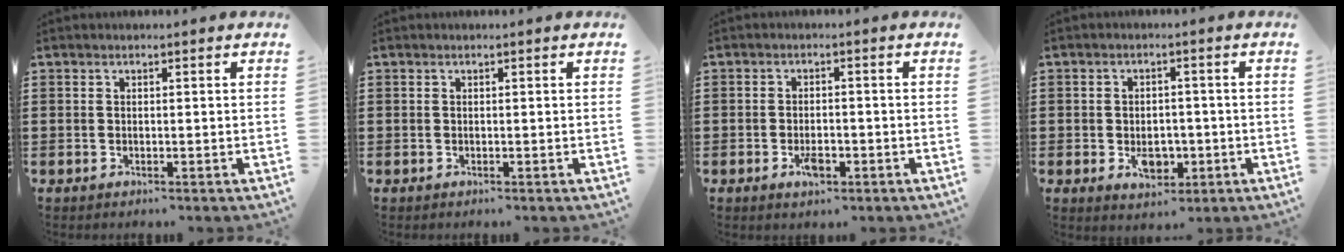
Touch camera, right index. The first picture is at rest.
{"total": 0.0}
{"total": 2.9, "force": [-1.2, 1.3, 2.4], "torque": [-0.042, -0.001, -0.018]}
{"total": 4.6, "force": [-1.2, 3.1, 3.2], "torque": [-0.045, -0.004, -0.022]}